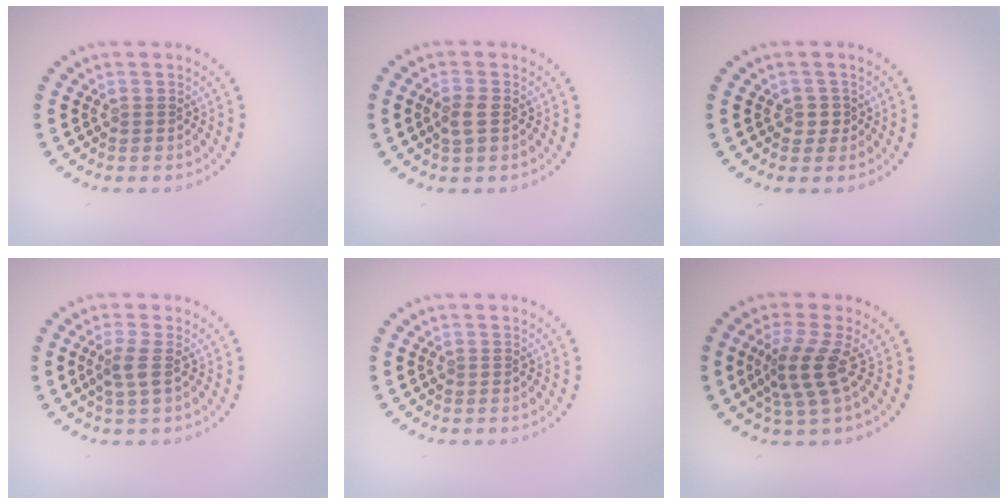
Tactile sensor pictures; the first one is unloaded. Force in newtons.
{"total": 1.8, "press": 1.7, "slide": 0.6}
{"total": 1.2, "press": 1.0, "slide": 0.6}
{"total": 1.7, "press": 1.4, "slide": 1.1}
{"total": 0.0}
{"total": 3.3, "press": 2.3, "slide": 2.4}